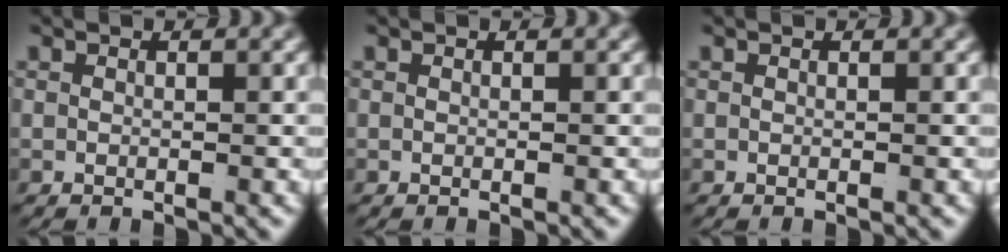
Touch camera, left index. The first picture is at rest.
{"total": 0.0}
{"total": 0.0}